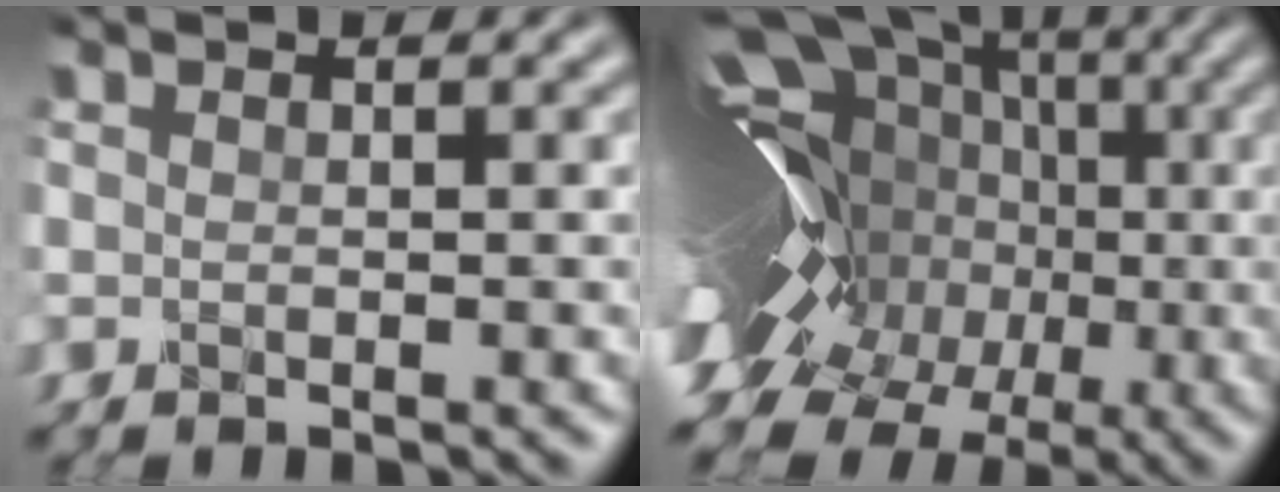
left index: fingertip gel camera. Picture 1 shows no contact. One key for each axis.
{"total": 19.5, "fx": -2.1, "fy": 14.2, "fz": 13.3, "tx": -0.225, "ty": 0.033, "tz": -0.056}